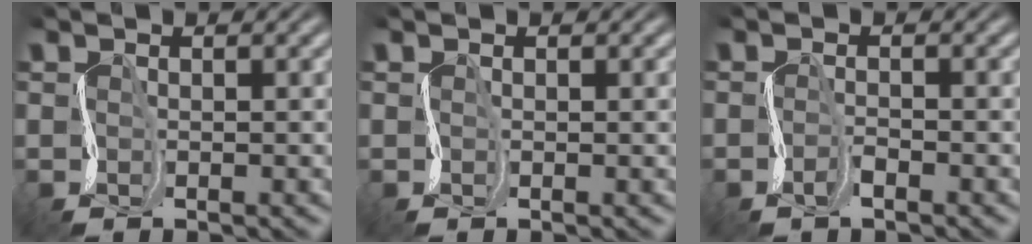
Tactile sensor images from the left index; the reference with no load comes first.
{"total": 0.0}
{"total": 0.7, "force": [-0.6, 0.3, 0.4], "torque": [-0.012, 0.004, -0.013]}